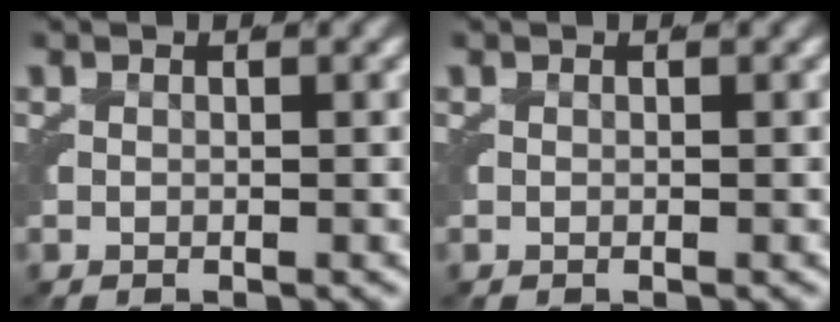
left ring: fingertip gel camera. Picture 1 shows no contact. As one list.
[{"total": 0.0}]